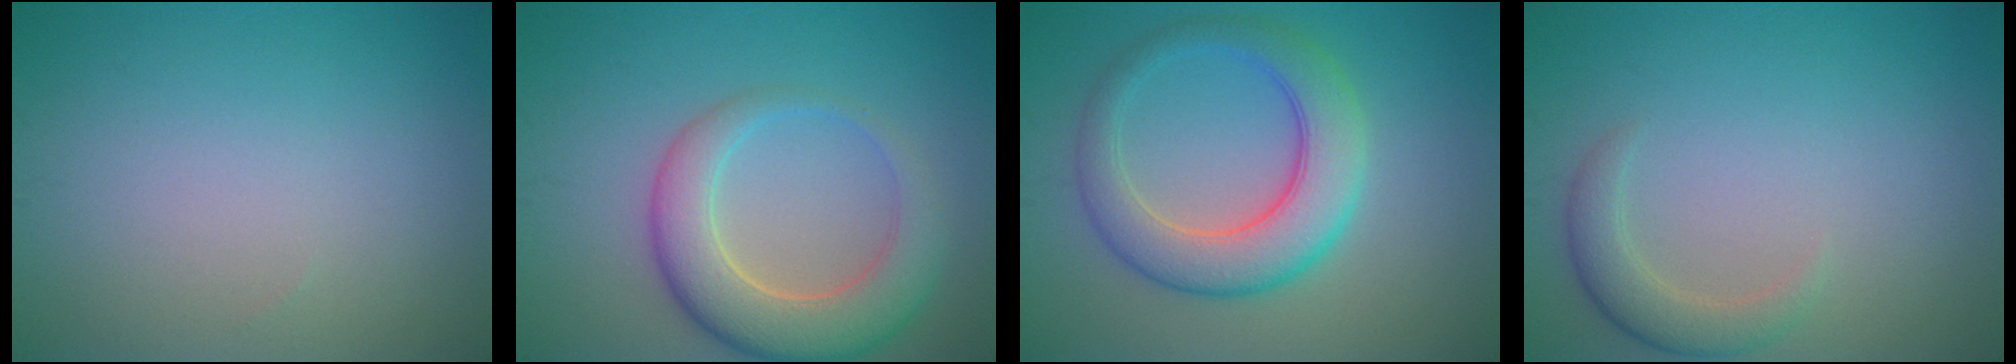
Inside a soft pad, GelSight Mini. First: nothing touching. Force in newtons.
{"total": 6.4, "press": 6.4, "slide": 0.4}
{"total": 6.4, "press": 6.4, "slide": 0.1}
{"total": 2.6, "press": 2.6, "slide": 0.1}